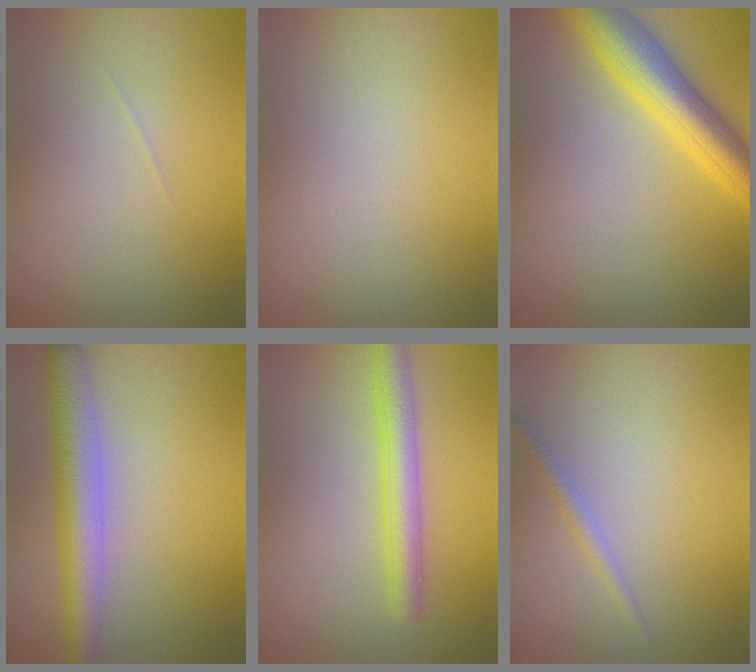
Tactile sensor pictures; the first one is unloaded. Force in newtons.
{"total": 0.0}
{"total": 6.9, "press": 6.9, "slide": 0.2}
{"total": 5.0, "press": 5.0, "slide": 0.3}
{"total": 3.7, "press": 3.7, "slide": 0.1}
{"total": 1.2, "press": 1.2, "slide": 0.0}